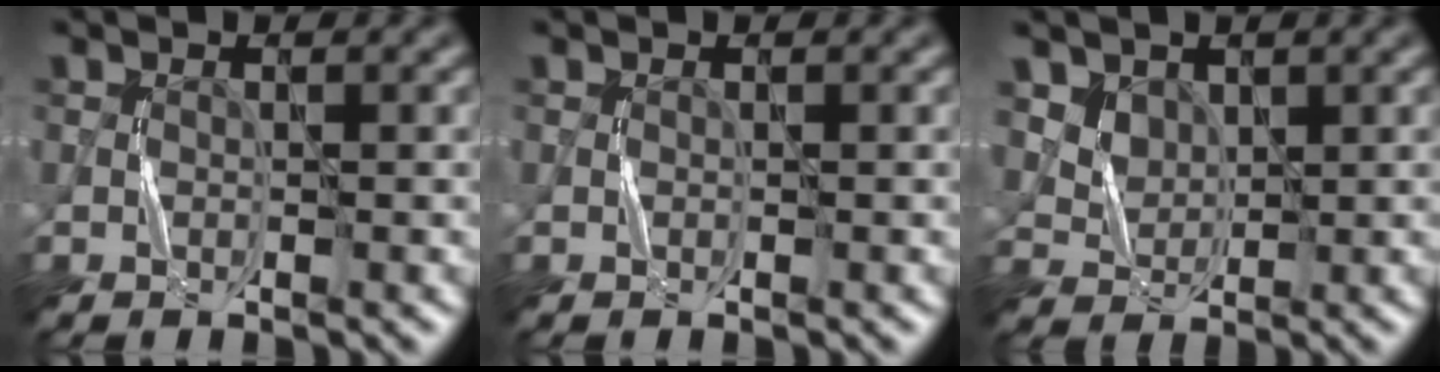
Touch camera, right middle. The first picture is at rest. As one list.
[{"total": 0.0}, {"total": 3.7, "force": [2.3, 2.6, 1.5], "torque": [-0.051, -0.010, 0.071]}]